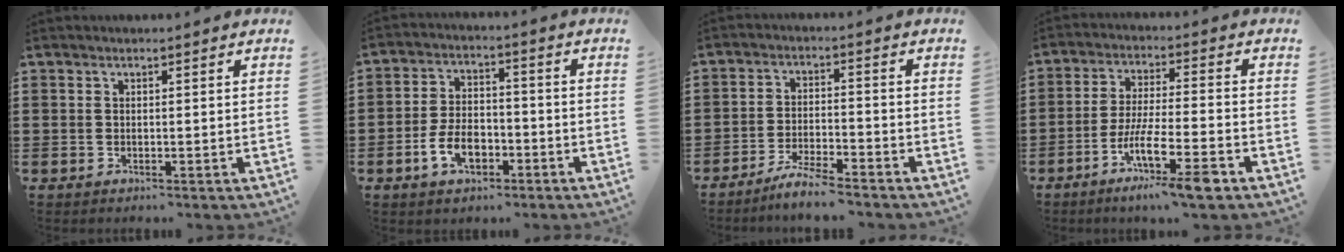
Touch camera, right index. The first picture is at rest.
{"total": 6.4, "force": [-2.8, 3.5, 4.6], "torque": [-0.106, 0.000, -0.057]}
{"total": 4.8, "force": [-4.5, 0.0, 1.6], "torque": [-0.036, 0.000, -0.089]}
{"total": 10.5, "force": [-5.7, 1.2, 8.7], "torque": [-0.173, -0.005, -0.108]}